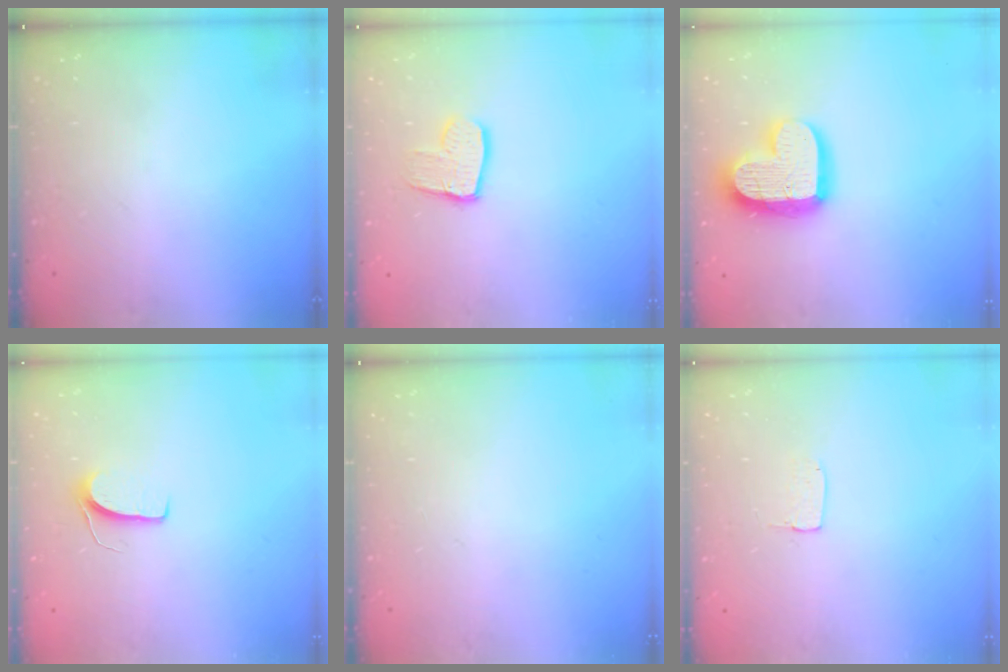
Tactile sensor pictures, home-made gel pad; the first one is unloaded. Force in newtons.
{"total": 10.1, "press": 10.0, "slide": 0.8}
{"total": 17.0, "press": 16.9, "slide": 1.4}
{"total": 6.2, "press": 6.2, "slide": 0.5}
{"total": 0.0}
{"total": 2.9, "press": 2.9, "slide": 0.2}